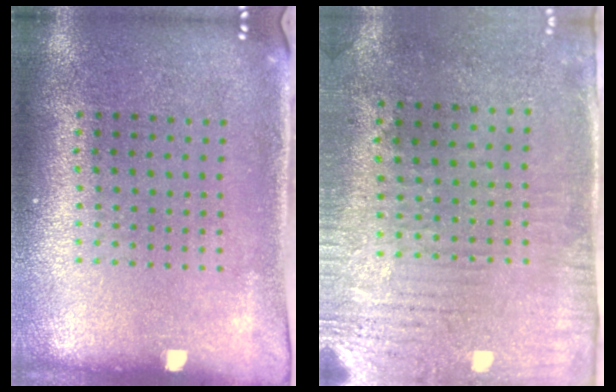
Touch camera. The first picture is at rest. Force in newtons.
{"total": 3.0, "press": 2.5, "slide": 1.7}